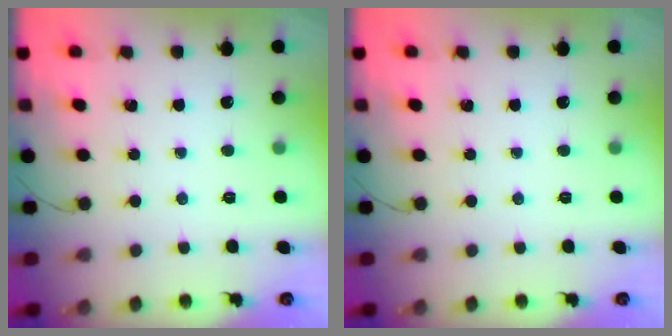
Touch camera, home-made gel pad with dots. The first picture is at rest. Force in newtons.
{"total": 0.0}